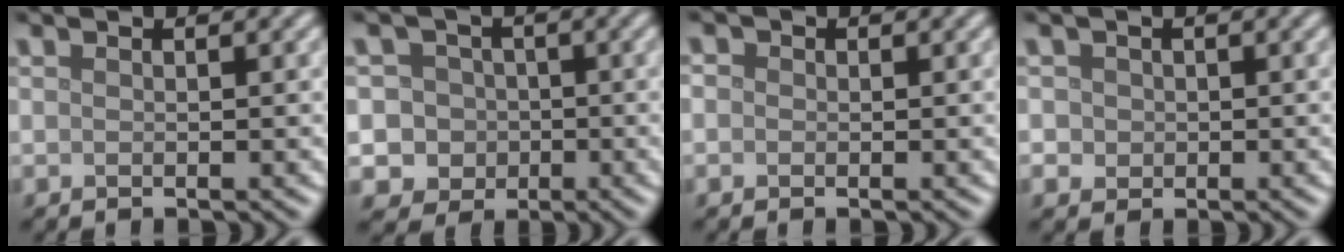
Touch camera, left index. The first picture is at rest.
{"total": 5.1, "force": [-0.7, 4.9, 1.2], "torque": [0.005, 0.021, -0.039]}
{"total": 1.0, "force": [0.2, 0.9, 0.3], "torque": [-0.006, 0.002, -0.009]}
{"total": 2.1, "force": [0.4, 1.9, 0.8], "torque": [-0.004, 0.011, 0.004]}